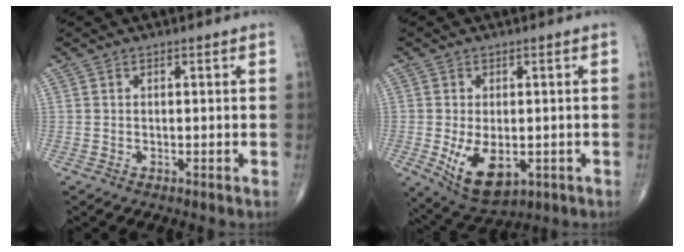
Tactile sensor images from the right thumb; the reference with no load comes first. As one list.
[{"total": 9.4, "force": [-2.1, 5.3, 7.5], "torque": [-0.121, -0.014, -0.019]}]